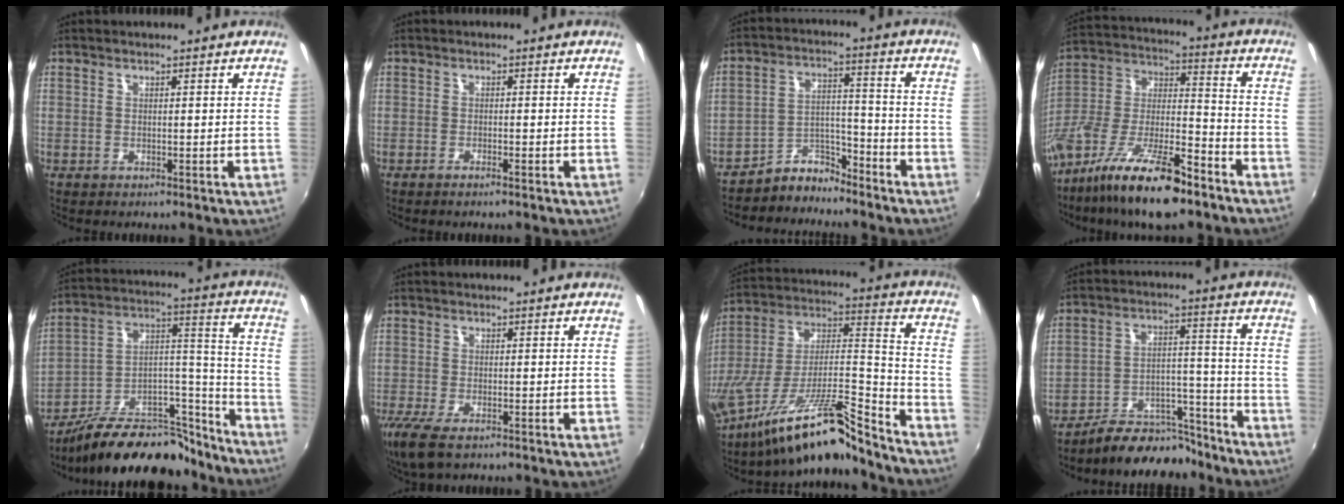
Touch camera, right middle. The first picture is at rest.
{"total": 1.4, "force": [-1.1, -0.1, 0.8], "torque": [-0.022, -0.001, -0.023]}
{"total": 6.8, "force": [-6.3, 2.3, 0.8], "torque": [-0.011, 0.029, -0.116]}
{"total": 20.4, "force": [-13.9, 5.4, 13.8], "torque": [-0.269, -0.017, -0.251]}
{"total": 25.6, "force": [-20.9, 9.2, 11.5], "torque": [-0.177, 0.047, -0.302]}
{"total": 7.1, "force": [-4.5, 2.4, 5.0], "torque": [-0.116, -0.033, -0.082]}
{"total": 21.8, "force": [-17.7, 2.1, 12.5], "torque": [-0.218, -0.030, -0.306]}
{"total": 13.3, "force": [-11.7, 4.7, 4.0], "torque": [-0.072, 0.035, -0.167]}